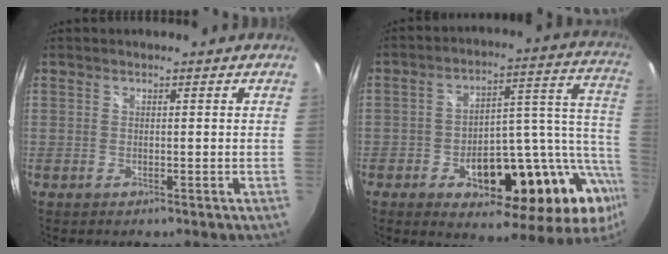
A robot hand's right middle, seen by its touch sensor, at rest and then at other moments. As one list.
[{"total": 26.0, "force": [-11.9, 11.7, 20.0], "torque": [-0.254, 0.020, -0.159]}]